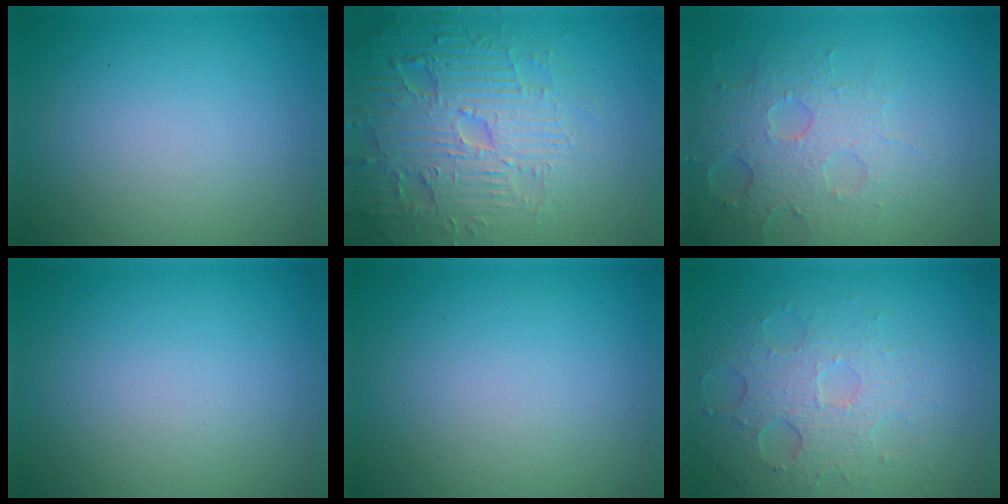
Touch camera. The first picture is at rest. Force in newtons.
{"total": 6.0, "press": 5.9, "slide": 1.5}
{"total": 4.0, "press": 4.0, "slide": 0.5}
{"total": 0.0}
{"total": 0.0}
{"total": 4.0, "press": 3.6, "slide": 1.7}